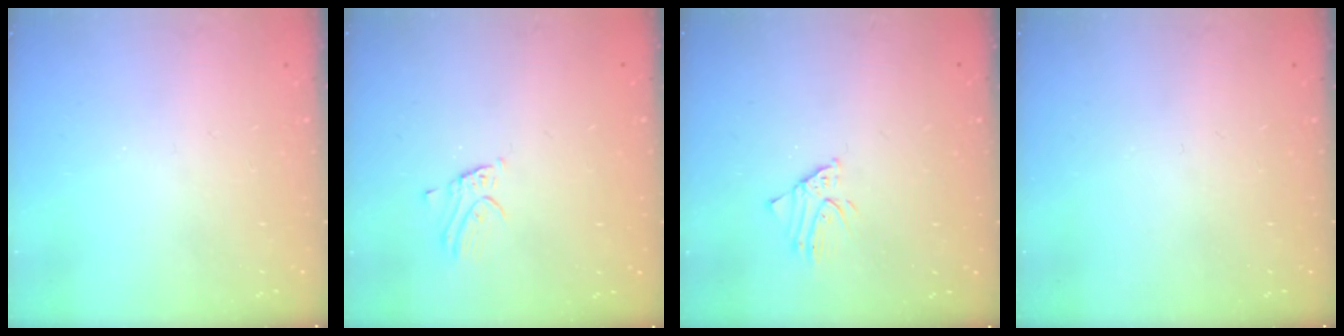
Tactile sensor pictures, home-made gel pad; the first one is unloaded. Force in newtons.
{"total": 2.2, "press": 2.2, "slide": 0.1}
{"total": 2.2, "press": 2.2, "slide": 0.2}
{"total": 0.0}